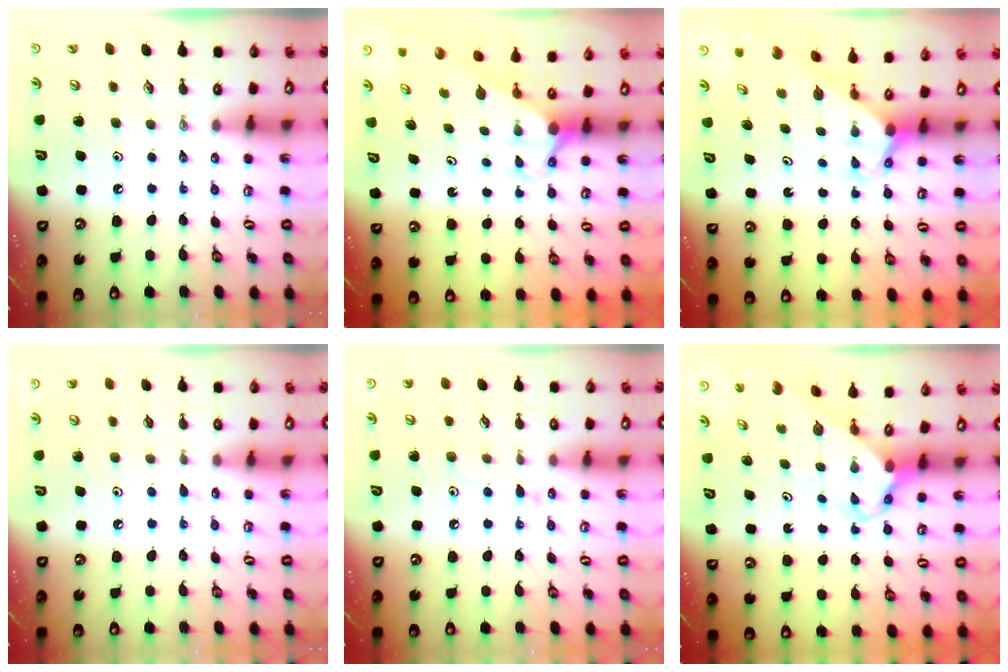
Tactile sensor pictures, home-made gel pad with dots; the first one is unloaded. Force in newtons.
{"total": 2.7, "press": 2.7, "slide": 0.0}
{"total": 3.0, "press": 3.0, "slide": 0.2}
{"total": 5.4, "press": 5.4, "slide": 0.5}
{"total": 6.3, "press": 6.3, "slide": 0.4}
{"total": 2.6, "press": 2.6, "slide": 0.2}